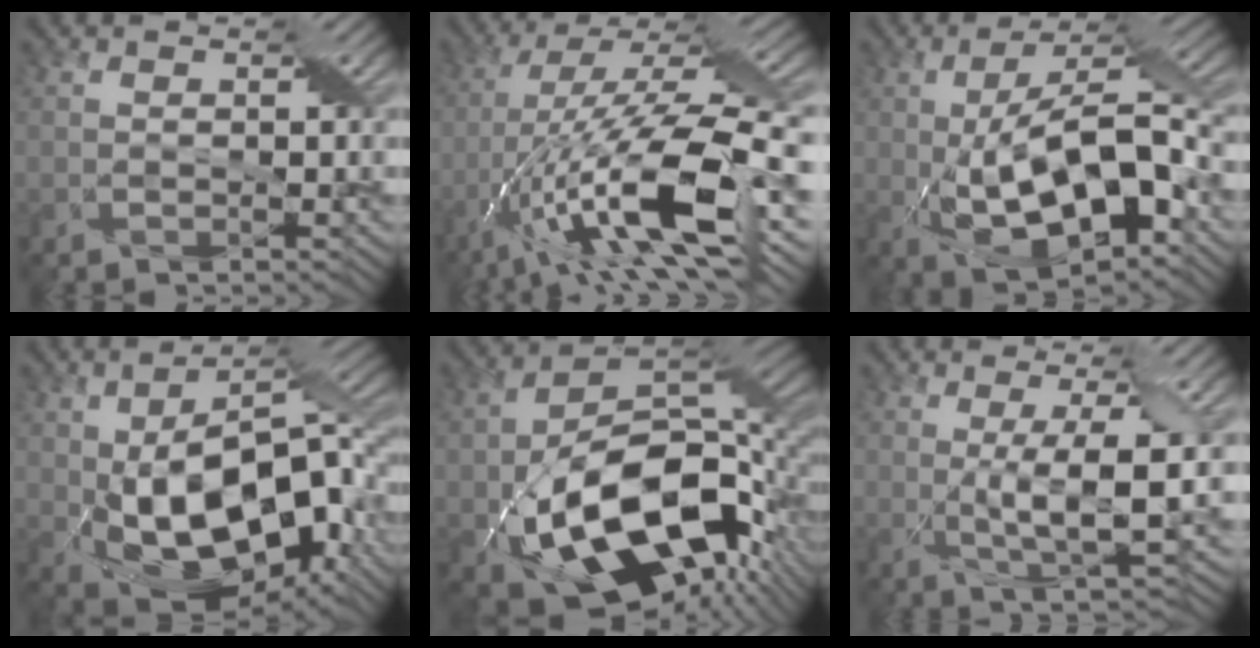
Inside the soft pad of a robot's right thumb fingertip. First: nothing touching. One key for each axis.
{"total": 18.7, "fx": -6.6, "fy": 6.0, "fz": 16.4, "tx": -0.321, "ty": -0.011, "tz": -0.124}
{"total": 14.5, "fx": -2.9, "fy": 6.2, "fz": 12.8, "tx": -0.227, "ty": 0.000, "tz": -0.056}
{"total": 19.2, "fx": -3.1, "fy": 10.5, "fz": 15.8, "tx": -0.266, "ty": -0.020, "tz": -0.040}
{"total": 18.8, "fx": -6.2, "fy": 10.8, "fz": 14.1, "tx": -0.248, "ty": -0.029, "tz": -0.099}
{"total": 7.2, "fx": 0.1, "fy": 1.5, "fz": 7.1, "tx": -0.125, "ty": 0.003, "tz": 0.004}